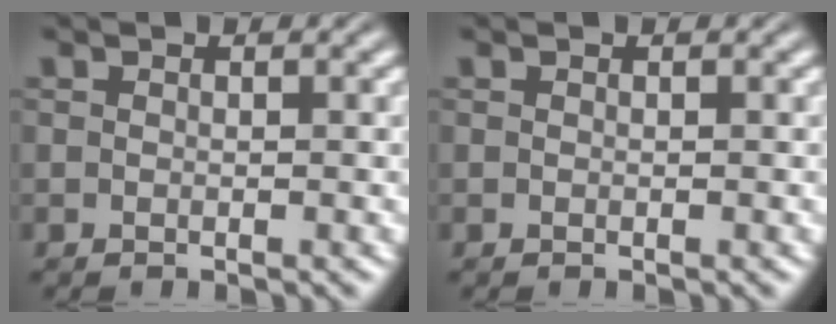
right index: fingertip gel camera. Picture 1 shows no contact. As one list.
[{"total": 0.0}]